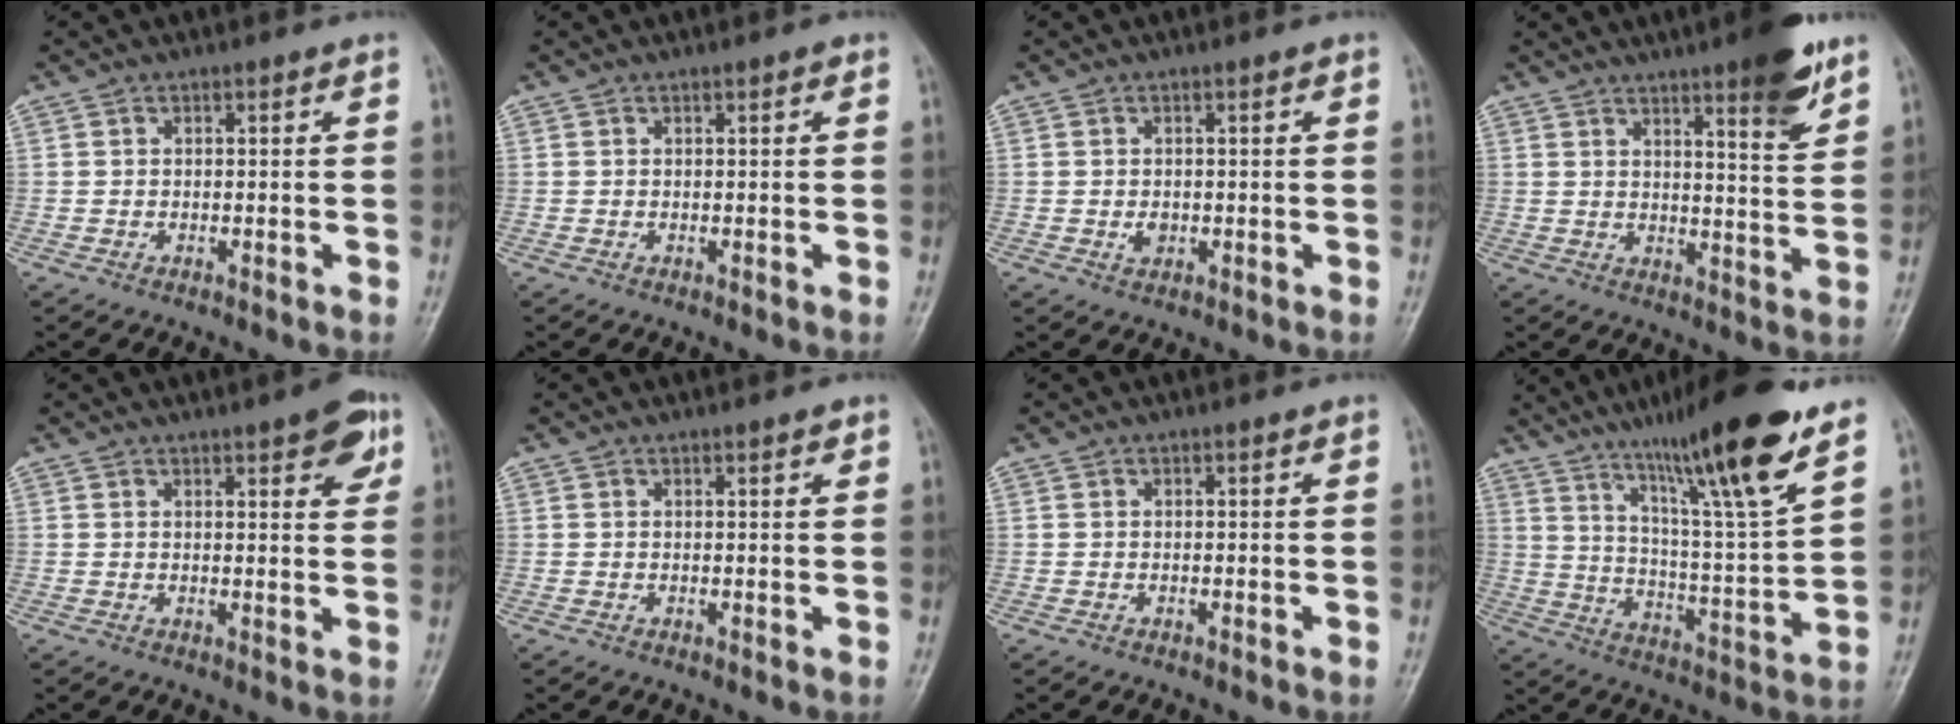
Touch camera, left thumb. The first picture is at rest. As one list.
[{"total": 0.6, "force": [0.3, 0.2, 0.5], "torque": [-0.007, 0.000, 0.001]}, {"total": 1.9, "force": [-0.1, 1.4, 1.3], "torque": [-0.013, -0.001, 0.001]}, {"total": 10.0, "force": [6.4, 1.5, 7.6], "torque": [-0.092, -0.039, 0.086]}, {"total": 6.3, "force": [3.4, 2.0, 4.9], "torque": [-0.045, -0.012, 0.037]}, {"total": 1.0, "force": [0.7, 0.3, 0.7], "torque": [-0.009, -0.002, 0.009]}, {"total": 0.0}, {"total": 20.6, "force": [13.1, 1.7, 15.8], "torque": [-0.234, -0.060, 0.217]}]